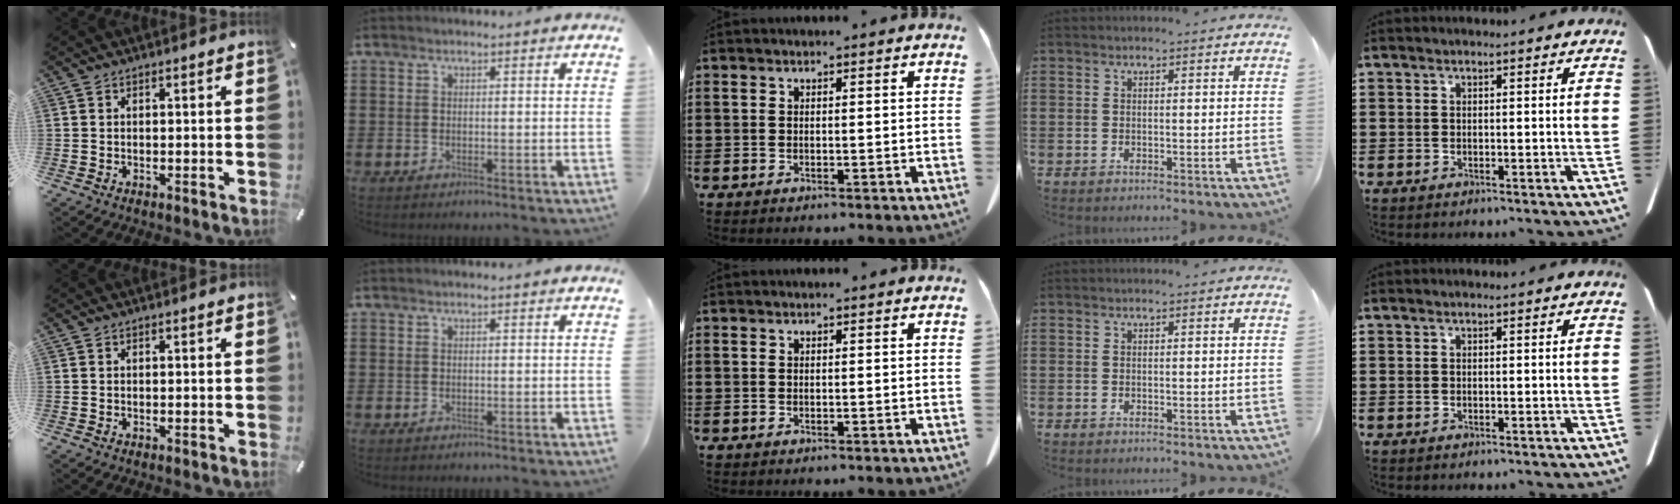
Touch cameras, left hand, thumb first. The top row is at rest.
{}